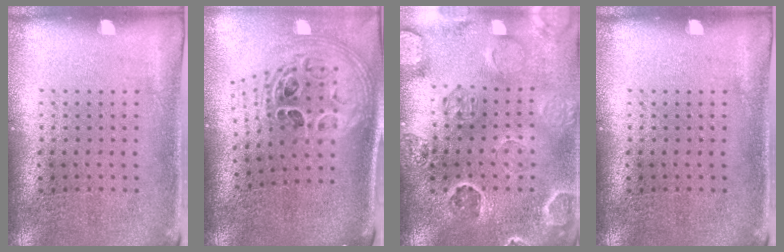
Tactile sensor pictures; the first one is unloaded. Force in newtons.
{"total": 2.2, "press": 1.6, "slide": 1.5}
{"total": 2.6, "press": 2.5, "slide": 0.8}
{"total": 0.0}